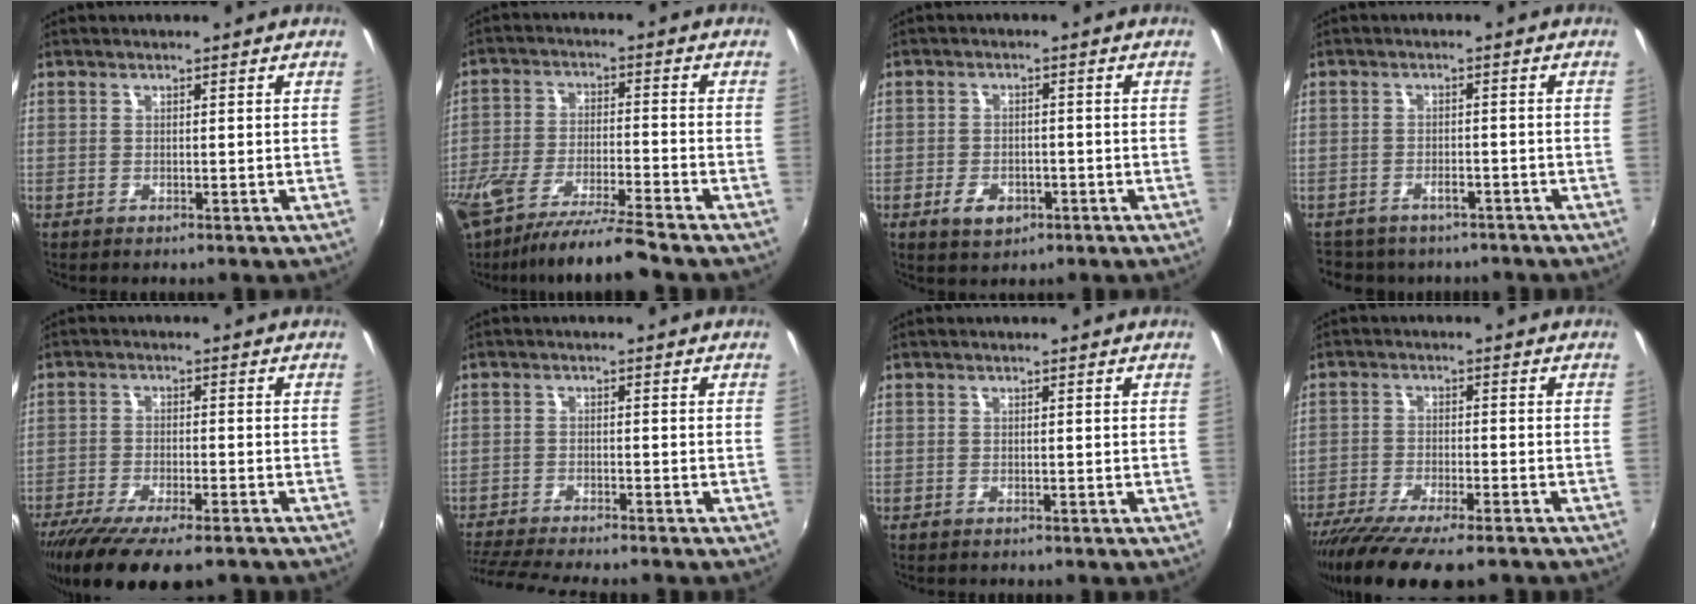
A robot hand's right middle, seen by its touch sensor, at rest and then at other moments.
{"total": 13.9, "force": [-11.4, 0.5, 7.9], "torque": [-0.169, -0.034, -0.201]}
{"total": 4.8, "force": [-2.4, 3.0, 2.9], "torque": [-0.069, -0.003, -0.038]}
{"total": 8.4, "force": [-6.8, 4.0, 2.7], "torque": [-0.065, -0.007, -0.094]}
{"total": 15.5, "force": [-11.9, 3.4, 9.2], "torque": [-0.189, -0.055, -0.192]}
{"total": 9.9, "force": [-9.0, 0.4, 4.2], "torque": [-0.108, -0.023, -0.150]}
{"total": 0.0}
{"total": 15.4, "force": [-12.2, 2.8, 8.9], "torque": [-0.181, -0.050, -0.198]}